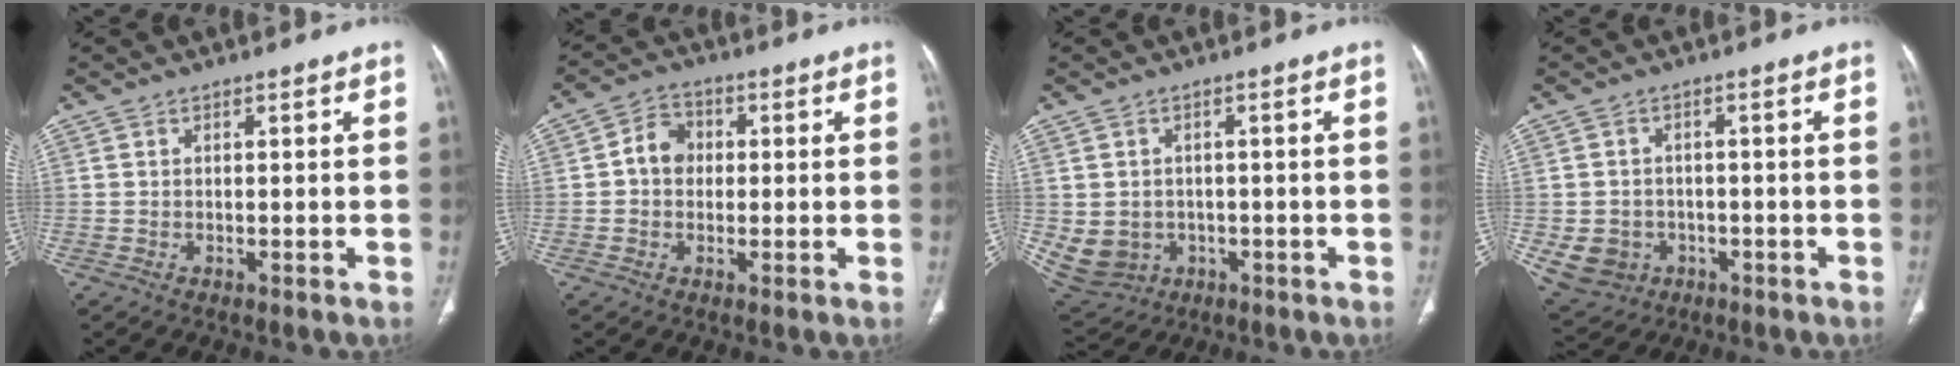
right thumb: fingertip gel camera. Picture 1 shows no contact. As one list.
[{"total": 5.5, "force": [0.2, 4.7, 3.0], "torque": [-0.035, 0.016, -0.005]}, {"total": 10.7, "force": [-1.9, 9.5, 4.5], "torque": [-0.108, 0.012, -0.006]}, {"total": 7.6, "force": [-2.2, 6.8, 2.8], "torque": [-0.050, 0.014, -0.020]}]